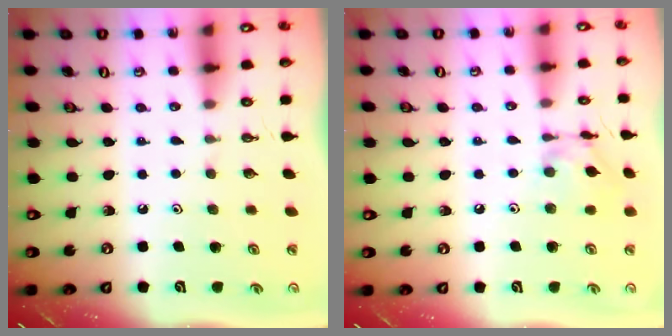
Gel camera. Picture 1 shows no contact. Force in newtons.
{"total": 10.8, "press": 10.8, "slide": 0.9}